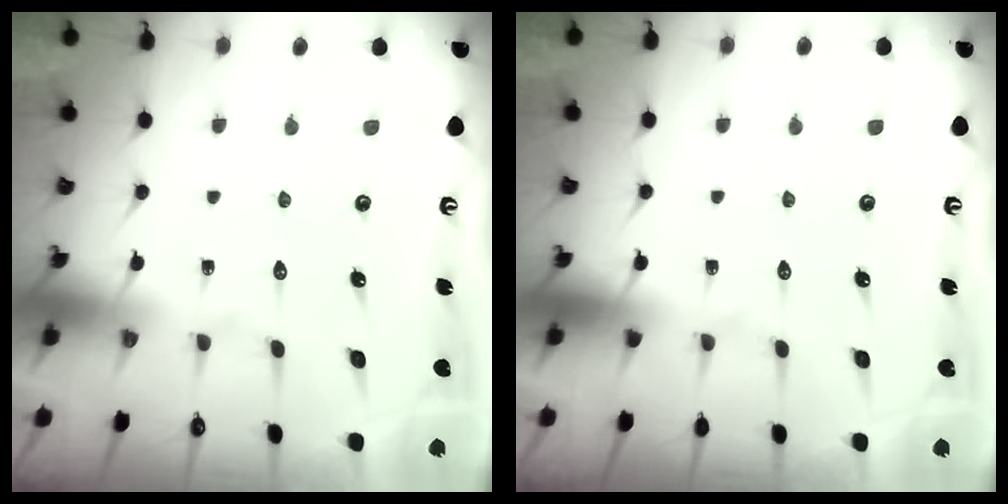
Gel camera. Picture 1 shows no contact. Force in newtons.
{"total": 0.0}